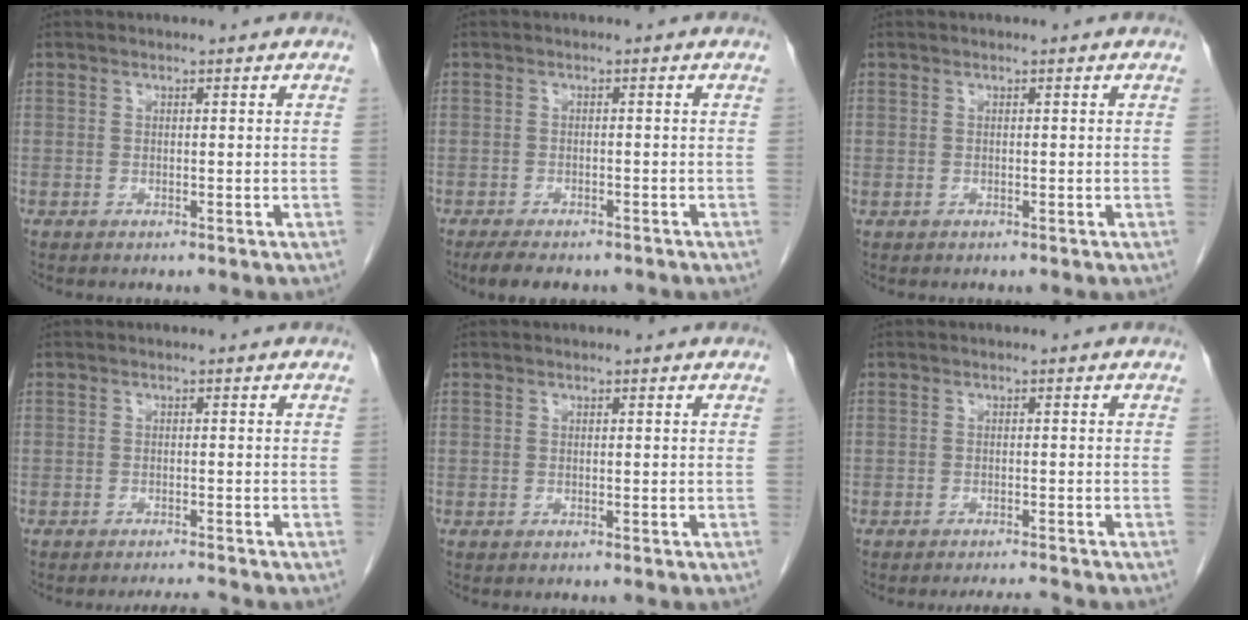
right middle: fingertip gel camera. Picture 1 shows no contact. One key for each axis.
{"total": 6.6, "fx": -5.3, "fy": 2.3, "fz": 3.1, "tx": -0.047, "ty": -0.010, "tz": -0.073}
{"total": 0.0}
{"total": 2.3, "fx": -2.1, "fy": -1.0, "fz": 0.2, "tx": -0.007, "ty": -0.013, "tz": -0.031}
{"total": 0.0}
{"total": 2.4, "fx": -2.1, "fy": -0.9, "fz": 0.3, "tx": -0.007, "ty": -0.013, "tz": -0.032}